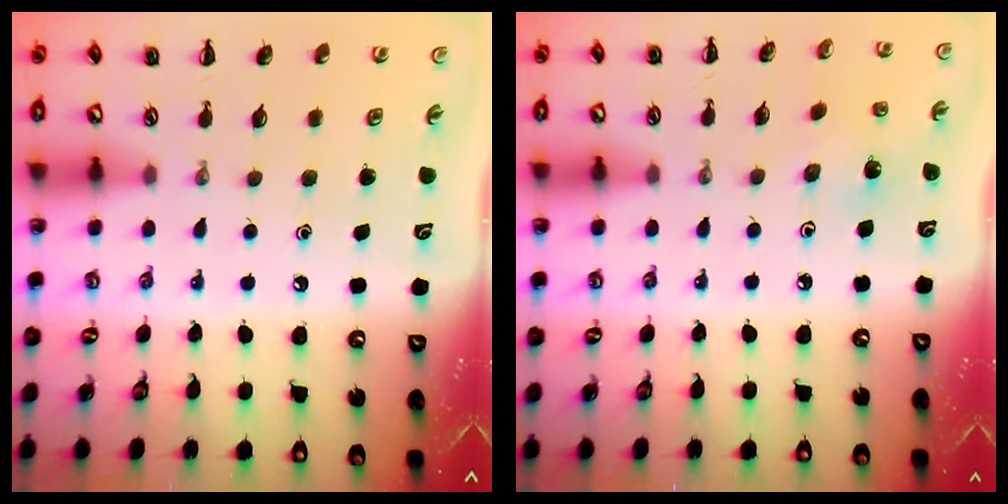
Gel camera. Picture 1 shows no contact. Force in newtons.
{"total": 2.4, "press": 2.2, "slide": 0.8}